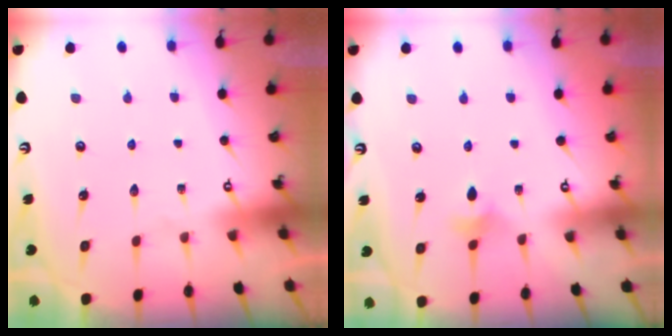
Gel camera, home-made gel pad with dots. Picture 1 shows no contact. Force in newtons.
{"total": 4.3, "press": 4.2, "slide": 0.9}